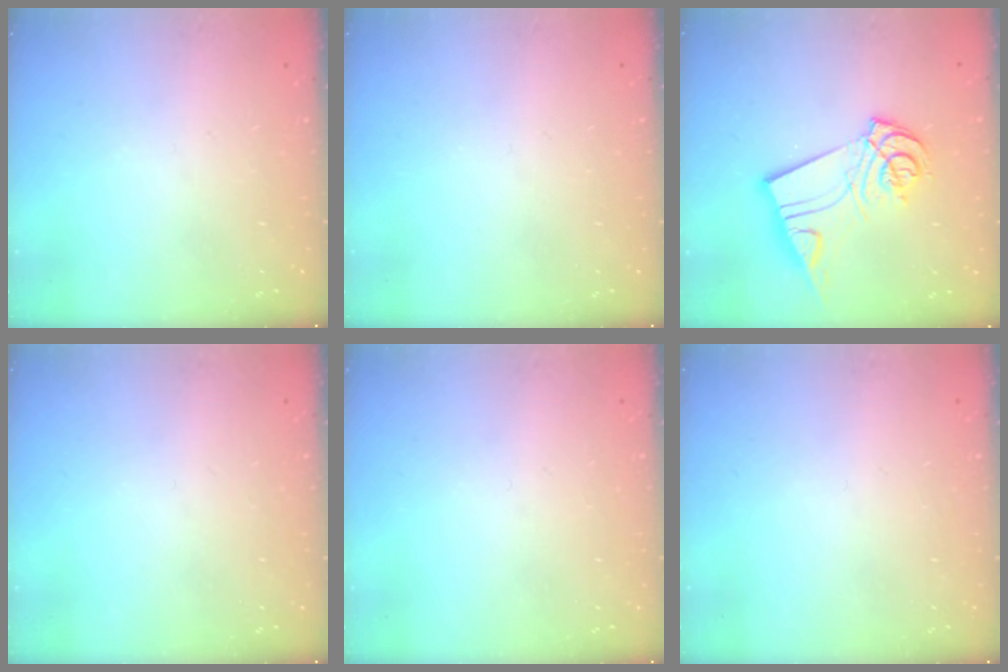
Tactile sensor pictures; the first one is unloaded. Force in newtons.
{"total": 0.0}
{"total": 12.1, "press": 12.0, "slide": 1.7}
{"total": 0.0}
{"total": 0.0}
{"total": 0.0}